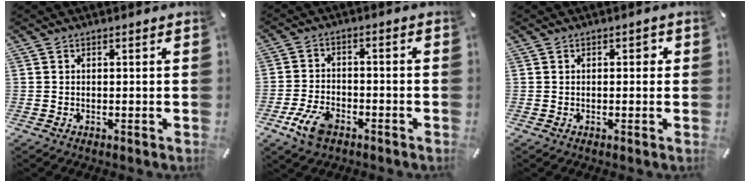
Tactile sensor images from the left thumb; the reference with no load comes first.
{"total": 7.9, "force": [-4.5, 4.3, 4.8], "torque": [-0.110, 0.014, -0.085]}
{"total": 1.4, "force": [0.2, 1.0, 1.0], "torque": [-0.012, 0.006, -0.001]}